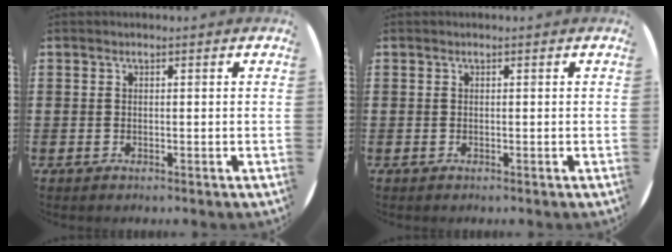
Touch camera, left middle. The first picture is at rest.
{"total": 0.0}